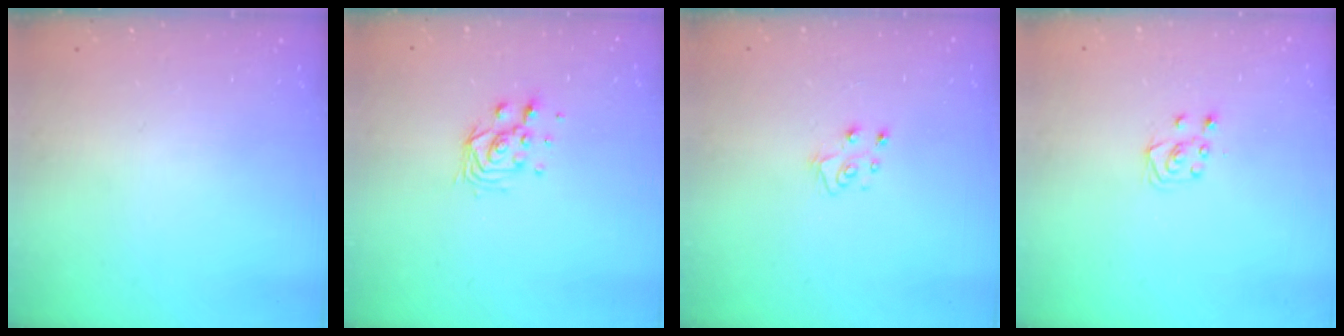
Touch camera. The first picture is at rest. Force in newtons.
{"total": 8.3, "press": 8.3, "slide": 0.5}
{"total": 6.3, "press": 6.3, "slide": 0.3}
{"total": 5.1, "press": 5.1, "slide": 0.4}